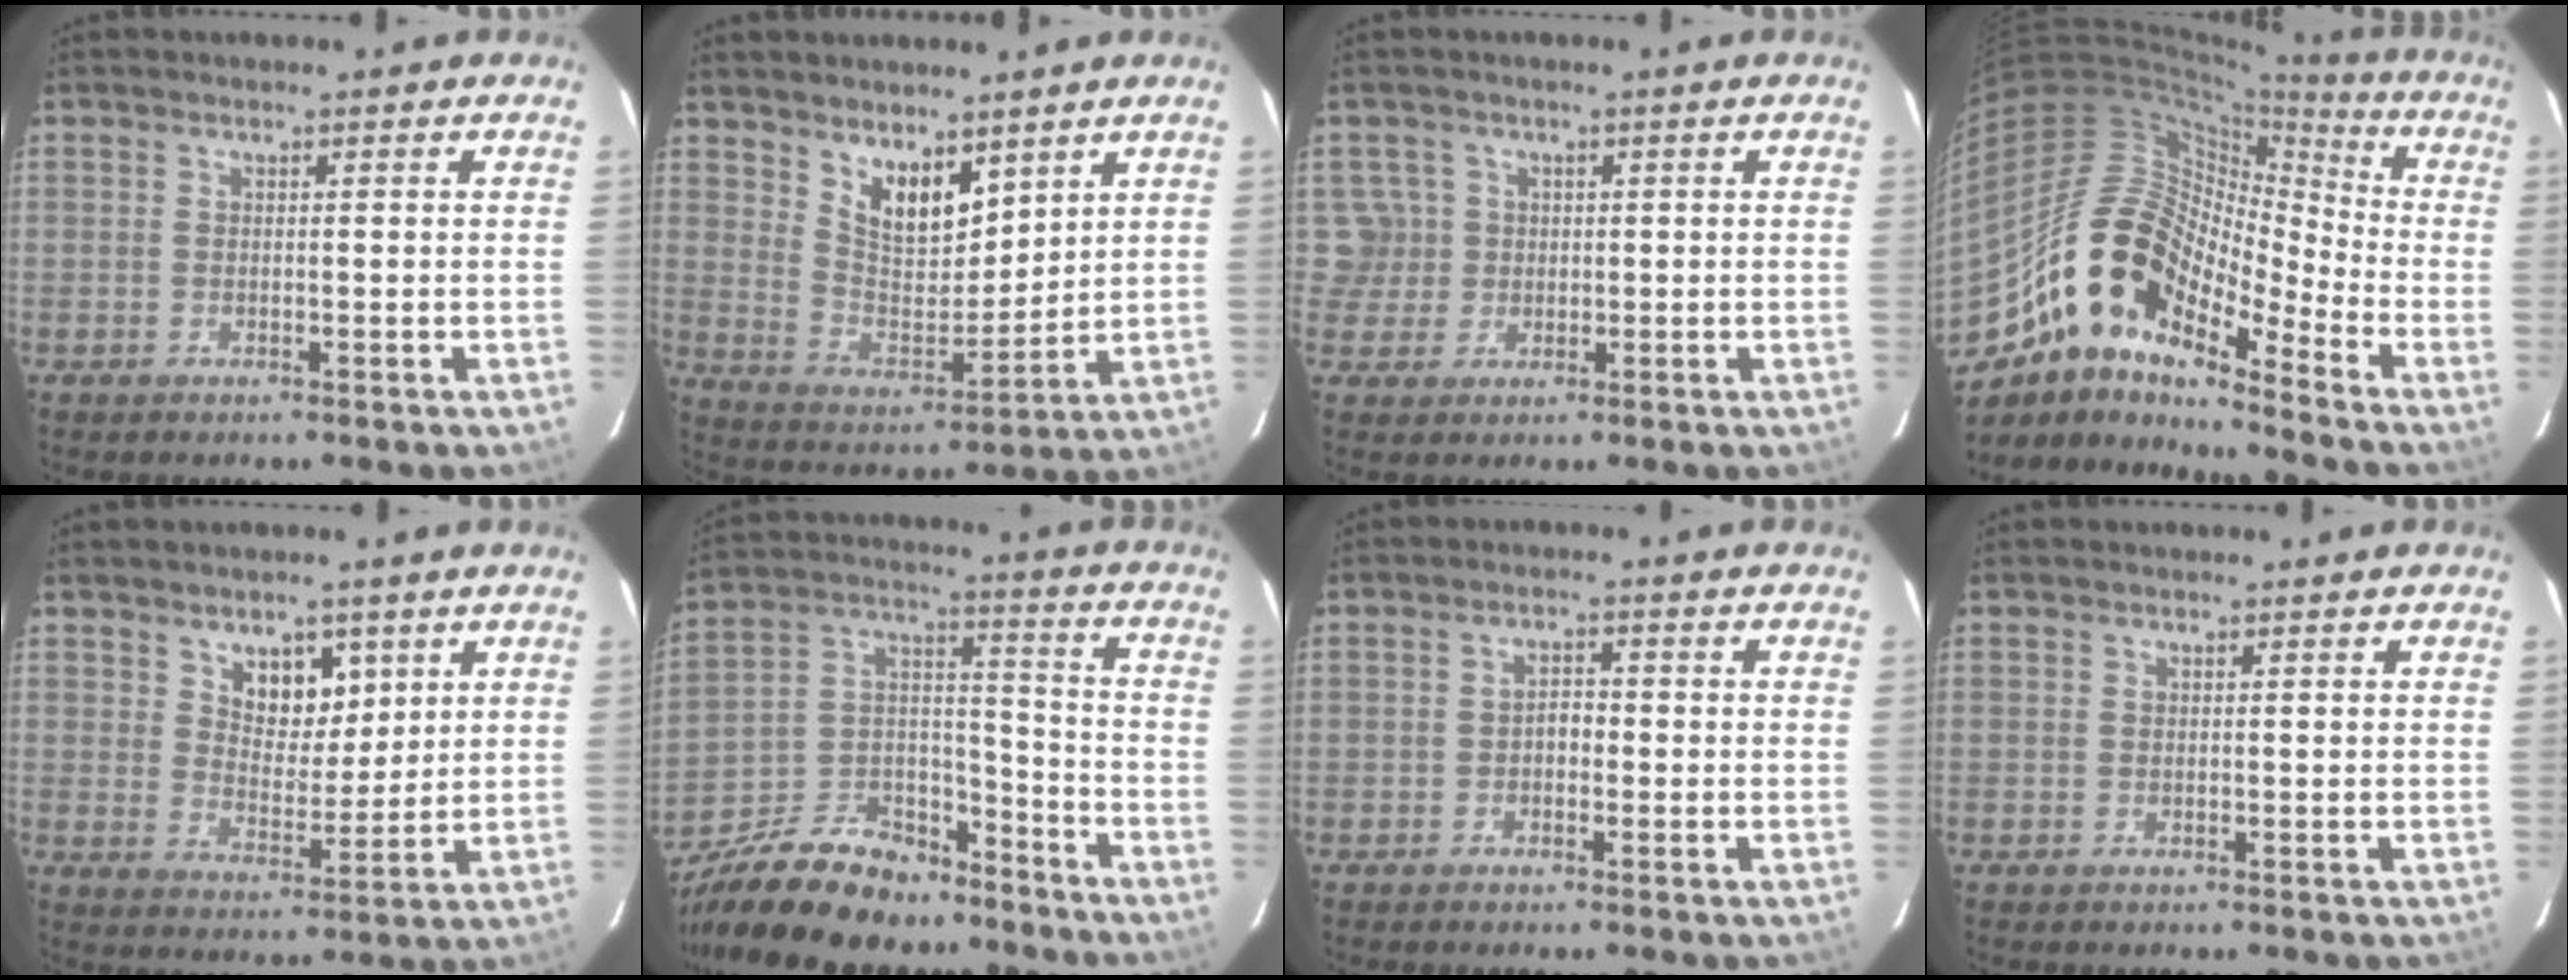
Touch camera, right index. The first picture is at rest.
{"total": 9.9, "force": [6.6, 4.7, 5.8], "torque": [-0.094, -0.007, 0.130]}
{"total": 4.0, "force": [0.5, 4.0, 0.0], "torque": [0.018, 0.020, 0.011]}
{"total": 17.0, "force": [-11.7, 6.6, 10.6], "torque": [-0.177, 0.002, -0.236]}
{"total": 7.1, "force": [3.7, 4.6, 4.0], "torque": [-0.053, -0.003, 0.066]}
{"total": 21.4, "force": [-16.0, 10.3, 9.9], "torque": [-0.219, 0.036, -0.255]}
{"total": 1.8, "force": [-0.7, 1.2, 1.1], "torque": [-0.021, 0.009, -0.014]}
{"total": 0.0}